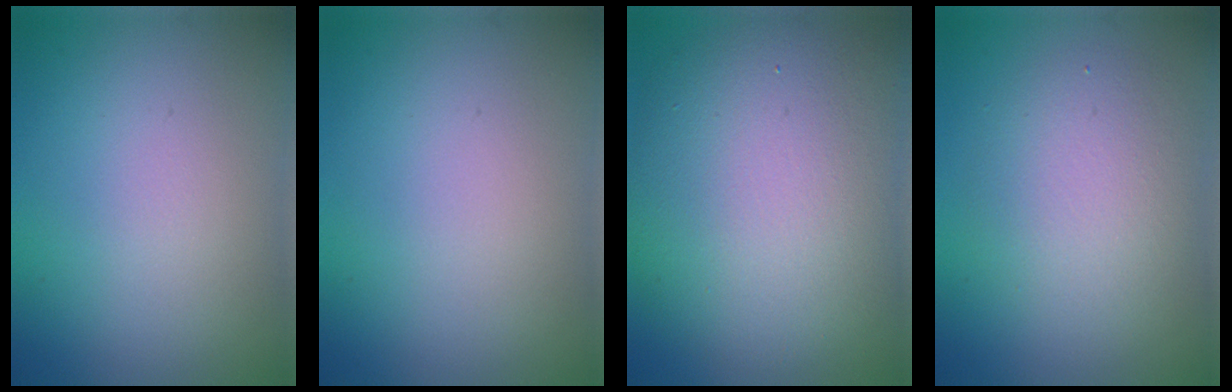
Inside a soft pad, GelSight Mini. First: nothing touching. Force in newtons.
{"total": 0.0}
{"total": 12.3, "press": 12.2, "slide": 0.9}
{"total": 4.2, "press": 4.2, "slide": 0.1}